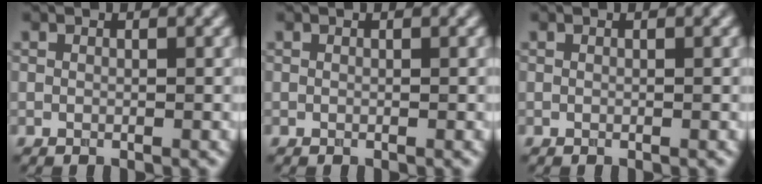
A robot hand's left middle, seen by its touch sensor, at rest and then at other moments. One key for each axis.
{"total": 0.0}
{"total": 0.0}